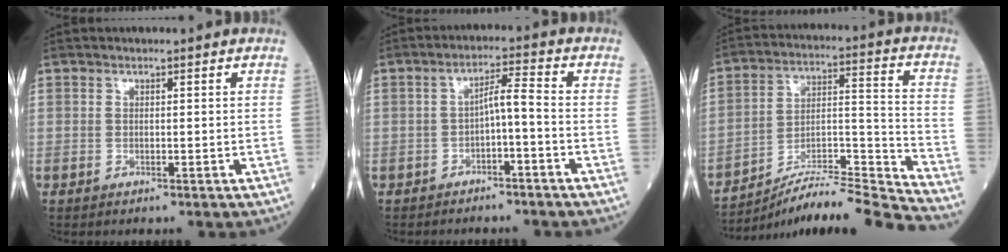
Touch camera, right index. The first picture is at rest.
{"total": 3.8, "force": [-1.6, 0.5, 3.5], "torque": [-0.058, 0.018, -0.024]}
{"total": 16.3, "force": [-15.5, -2.2, 4.6], "torque": [-0.066, 0.031, -0.262]}